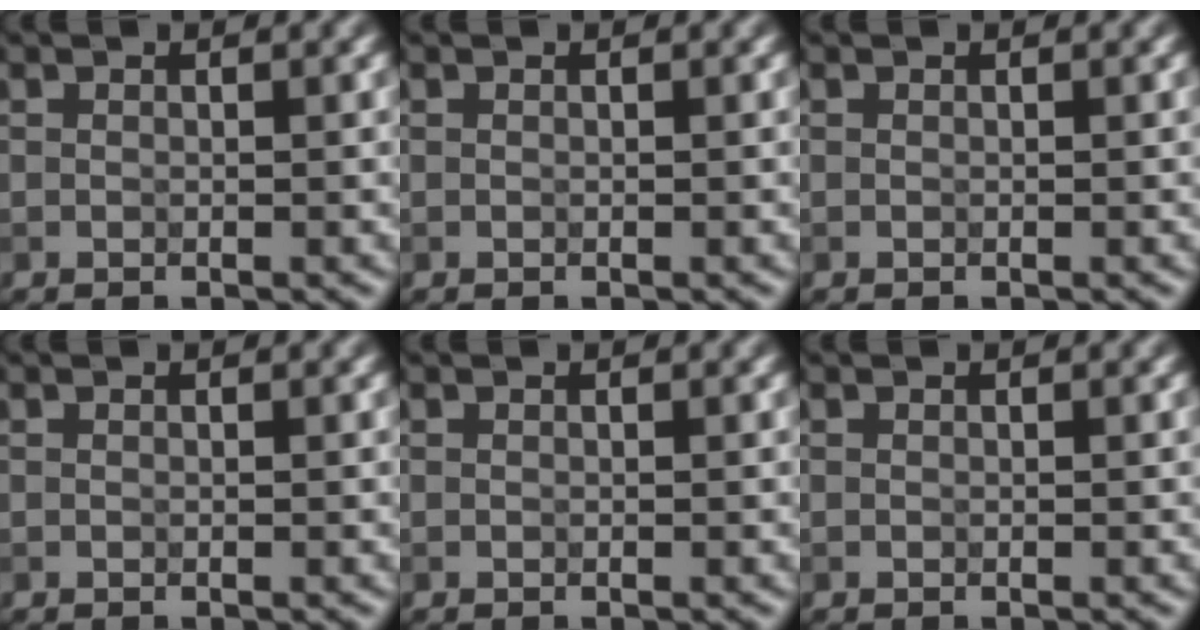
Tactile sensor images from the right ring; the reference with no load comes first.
{"total": 0.0}
{"total": 0.0}
{"total": 0.0}
{"total": 0.0}
{"total": 0.0}